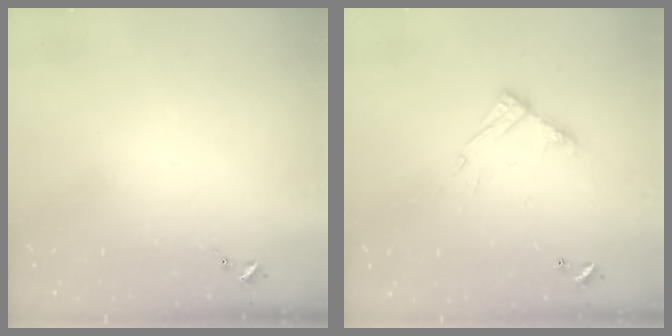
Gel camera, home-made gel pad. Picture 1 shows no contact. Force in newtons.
{"total": 11.5, "press": 11.4, "slide": 0.8}